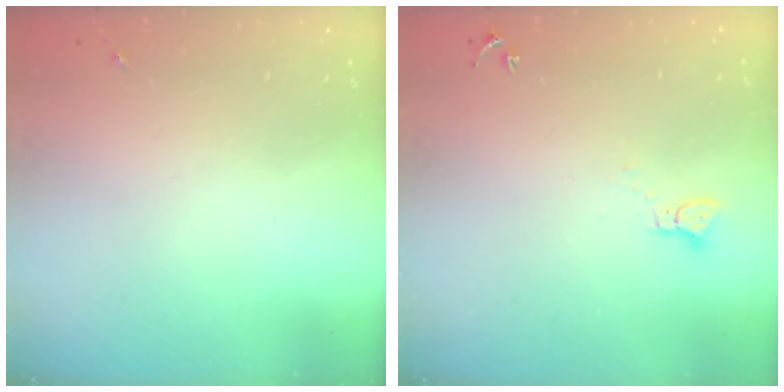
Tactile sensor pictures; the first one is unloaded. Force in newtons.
{"total": 2.3, "press": 2.3, "slide": 0.3}